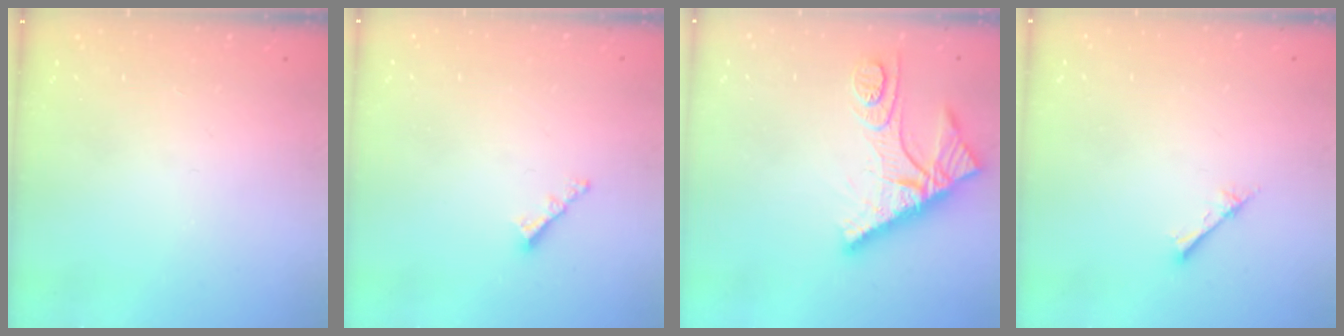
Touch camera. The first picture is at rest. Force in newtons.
{"total": 2.9, "press": 2.9, "slide": 0.5}
{"total": 10.7, "press": 10.6, "slide": 1.1}
{"total": 2.7, "press": 2.6, "slide": 0.3}